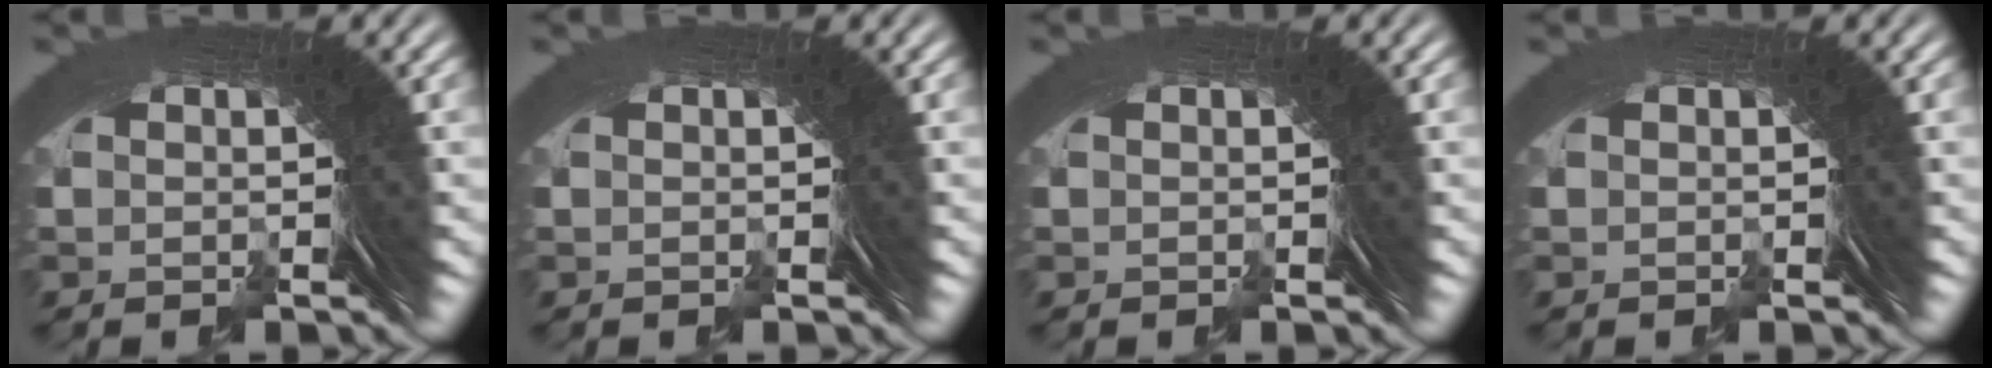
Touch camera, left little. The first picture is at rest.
{"total": 0.0}
{"total": 0.0}
{"total": 0.0}